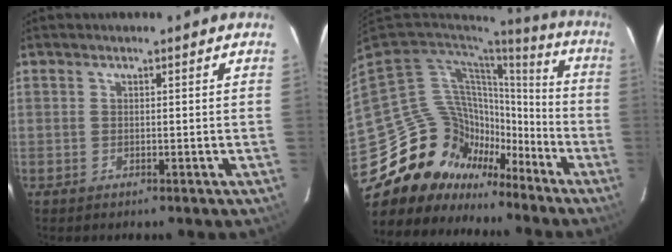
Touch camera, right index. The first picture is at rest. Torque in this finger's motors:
{"motor_torque": [0.84, -0.97, -0.26, -0.20]}